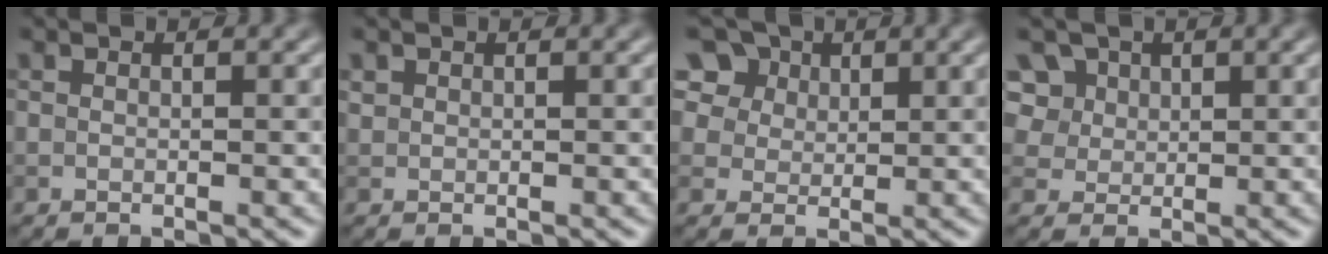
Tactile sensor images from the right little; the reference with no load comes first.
{"total": 0.6, "force": [0.4, 0.4, 0.1], "torque": [-0.001, -0.001, 0.012]}
{"total": 10.2, "force": [5.9, 7.2, 4.2], "torque": [-0.110, 0.019, 0.098]}
{"total": 7.1, "force": [3.7, 5.3, 3.0], "torque": [-0.075, 0.012, 0.059]}